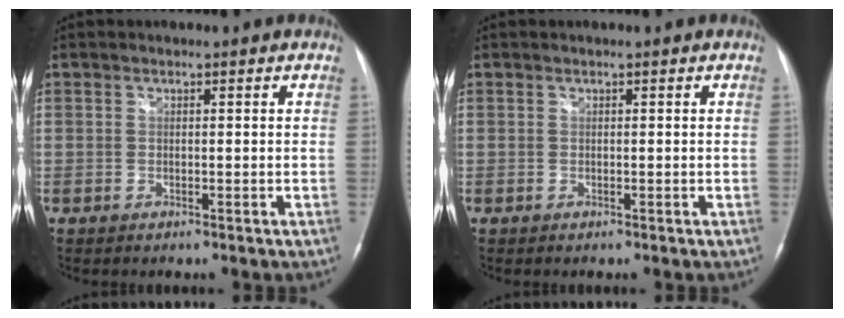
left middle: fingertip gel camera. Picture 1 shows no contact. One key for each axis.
{"total": 0.0}